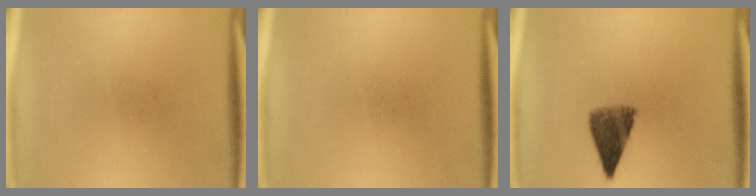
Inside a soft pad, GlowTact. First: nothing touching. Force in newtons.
{"total": 0.0}
{"total": 6.7}